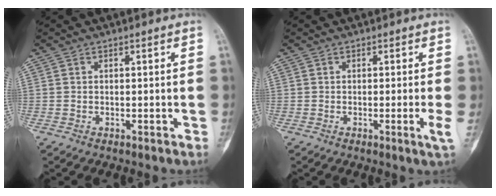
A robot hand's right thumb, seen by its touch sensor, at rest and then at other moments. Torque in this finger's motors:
{"motor_torque": [-0.04, -0.29, 0.28, -0.02, -0.07]}